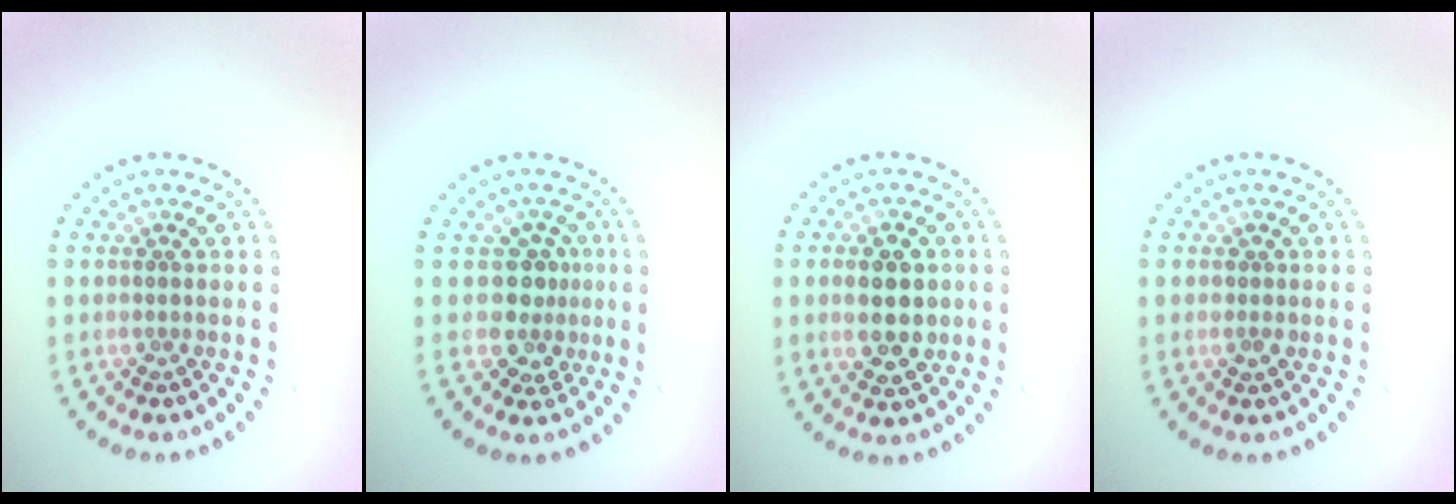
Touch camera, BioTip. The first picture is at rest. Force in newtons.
{"total": 3.0, "press": 2.5, "slide": 1.7}
{"total": 4.6, "press": 4.6, "slide": 0.3}
{"total": 0.9, "press": 0.9, "slide": 0.2}